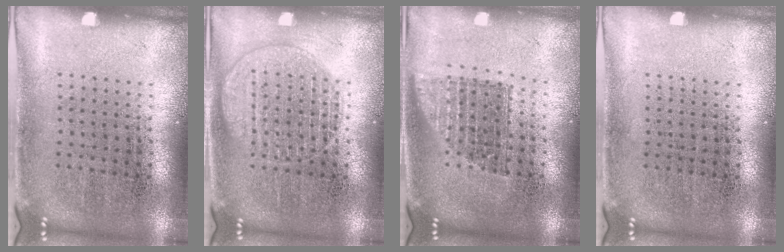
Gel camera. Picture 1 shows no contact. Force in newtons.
{"total": 2.6, "press": 2.6, "slide": 0.4}
{"total": 1.4, "press": 1.1, "slide": 0.8}
{"total": 0.0}